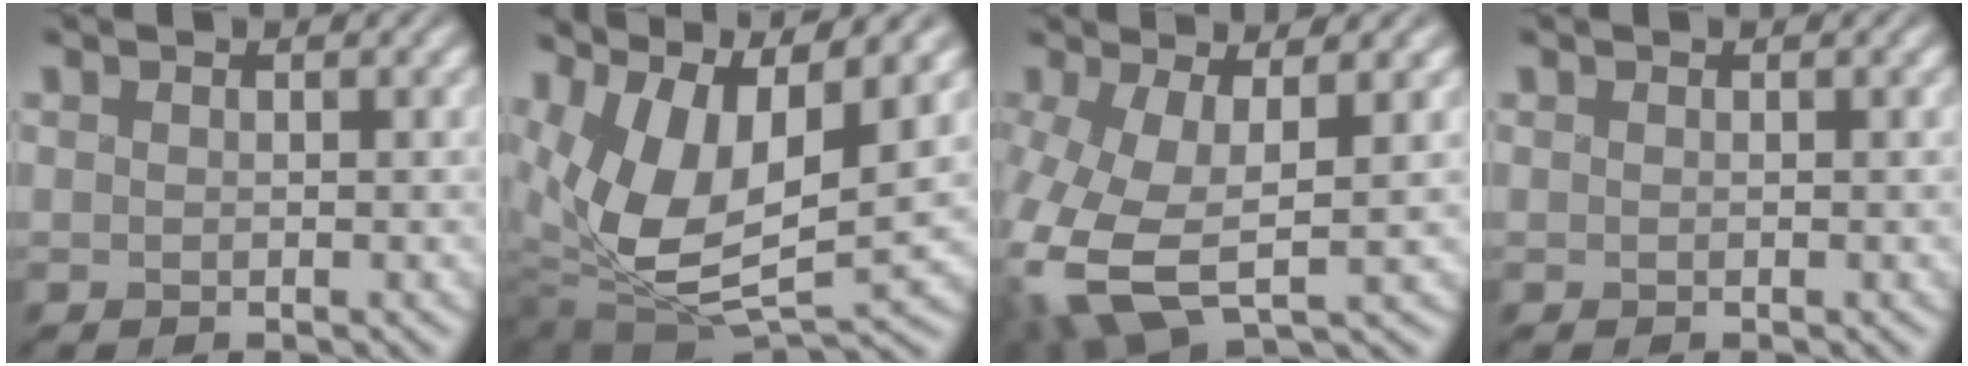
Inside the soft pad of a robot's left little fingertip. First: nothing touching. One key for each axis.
{"total": 10.4, "fx": 3.7, "fy": 4.7, "fz": 8.6, "tx": -0.180, "ty": 0.001, "tz": 0.069}
{"total": 9.2, "fx": -1.8, "fy": 4.6, "fz": 7.8, "tx": -0.187, "ty": -0.012, "tz": -0.036}
{"total": 0.0}